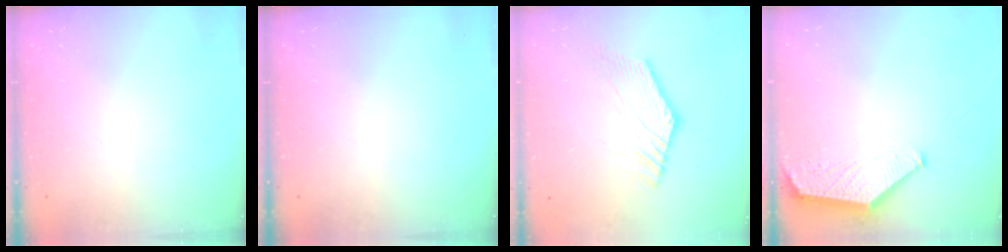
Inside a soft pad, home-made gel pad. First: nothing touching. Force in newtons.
{"total": 0.0}
{"total": 0.6, "press": 0.0, "slide": 0.6}
{"total": 1.7, "press": 1.6, "slide": 0.3}